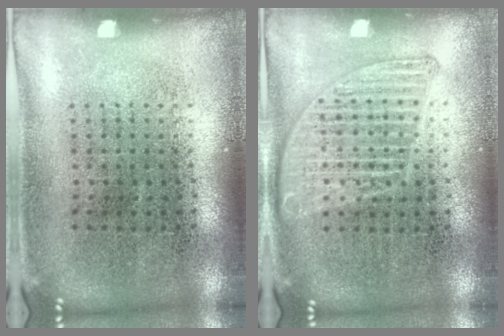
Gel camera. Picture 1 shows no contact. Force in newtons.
{"total": 1.2, "press": 1.2, "slide": 0.1}